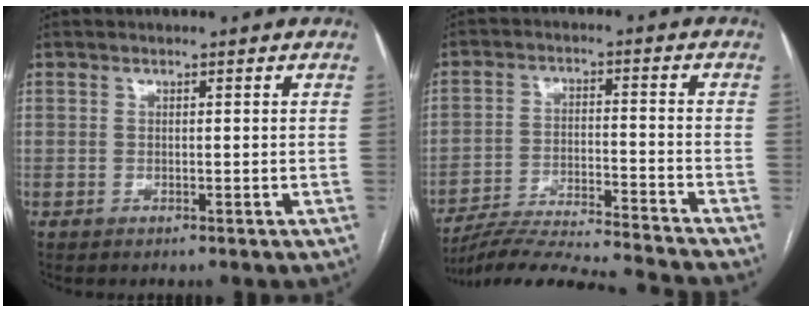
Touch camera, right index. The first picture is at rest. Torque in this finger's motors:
{"motor_torque": [-0.69, -1.45, 0.04, 0.07]}